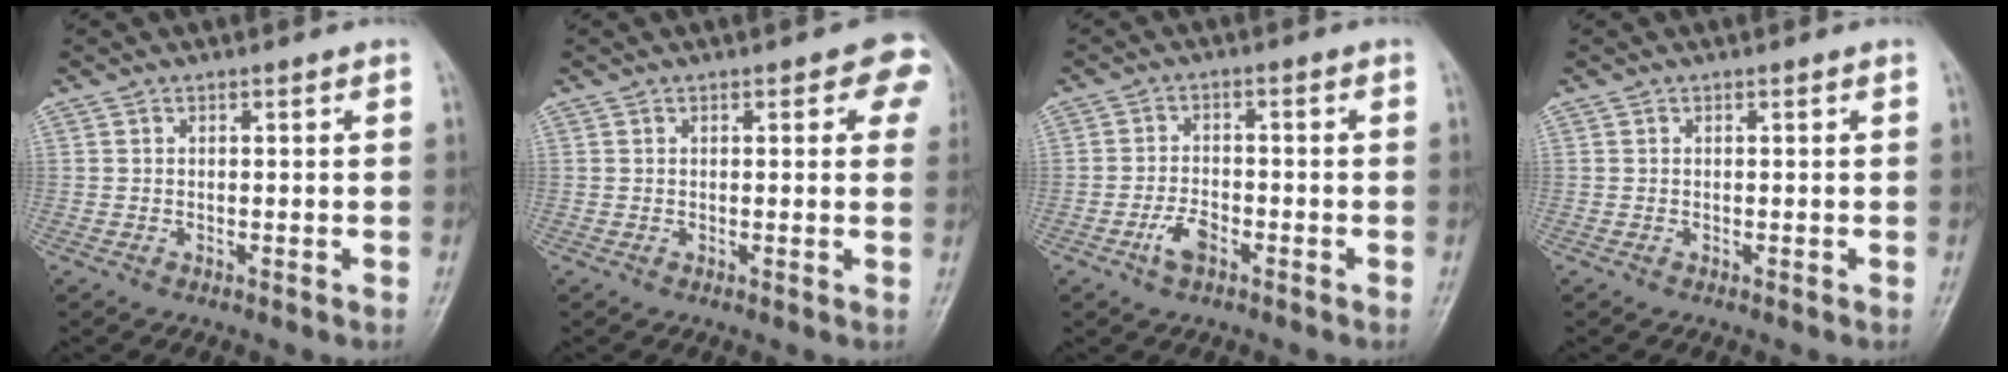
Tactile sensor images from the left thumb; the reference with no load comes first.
{"total": 3.5, "force": [1.4, 1.7, 2.7], "torque": [-0.005, 0.001, 0.006]}
{"total": 4.2, "force": [-2.3, 2.2, 2.8], "torque": [-0.053, 0.016, -0.044]}
{"total": 0.0}